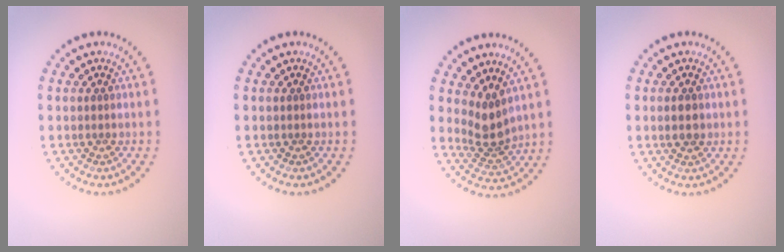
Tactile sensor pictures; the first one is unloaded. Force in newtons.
{"total": 0.0}
{"total": 2.9, "press": 2.2, "slide": 1.8}
{"total": 1.5, "press": 1.5, "slide": 0.1}